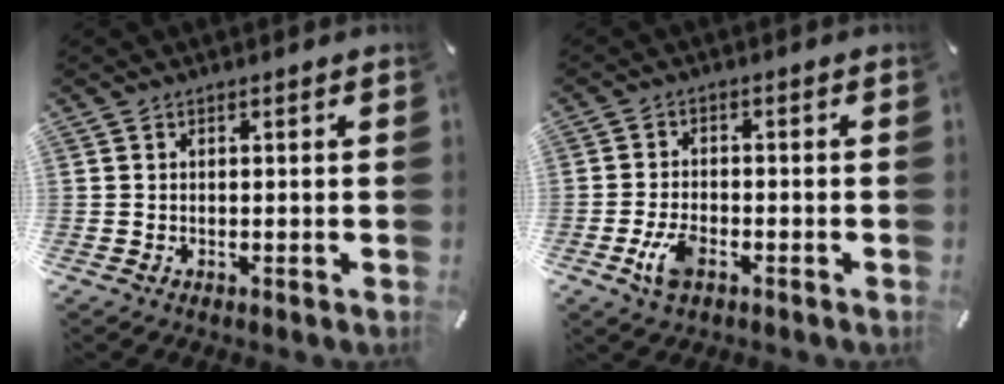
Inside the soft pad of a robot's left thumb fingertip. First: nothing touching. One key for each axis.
{"total": 6.1, "fx": -2.6, "fy": 3.3, "fz": 4.4, "tx": -0.103, "ty": 0.004, "tz": -0.052}